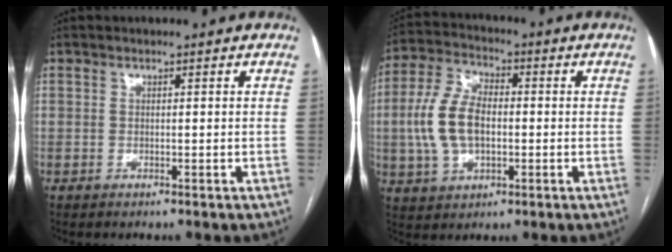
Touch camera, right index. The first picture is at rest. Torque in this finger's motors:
{"motor_torque": [1.40, 0.44, 0.49, 0.11]}